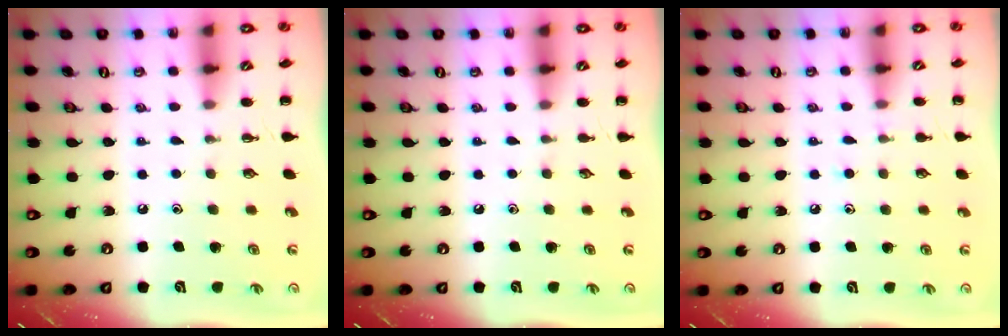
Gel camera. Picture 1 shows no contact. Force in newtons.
{"total": 0.0}
{"total": 4.5, "press": 4.1, "slide": 1.6}